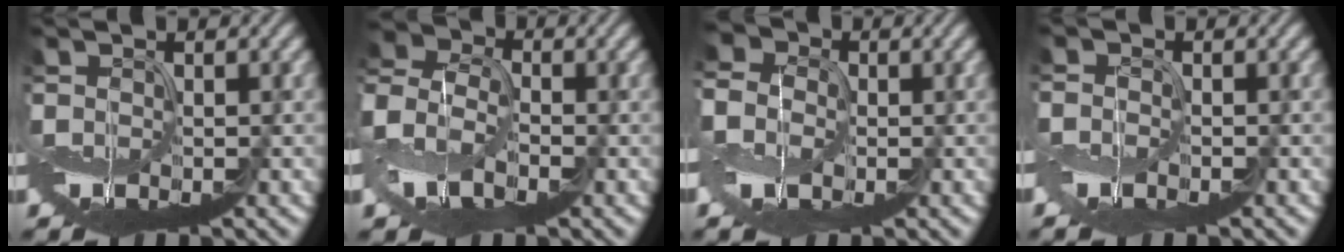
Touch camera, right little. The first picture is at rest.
{"total": 7.8, "force": [-1.4, 5.4, 5.5], "torque": [-0.134, 0.013, -0.043]}
{"total": 5.6, "force": [-0.6, 4.6, 3.1], "torque": [-0.086, 0.006, -0.020]}
{"total": 2.2, "force": [-1.4, 1.1, 1.3], "torque": [-0.025, -0.007, -0.025]}